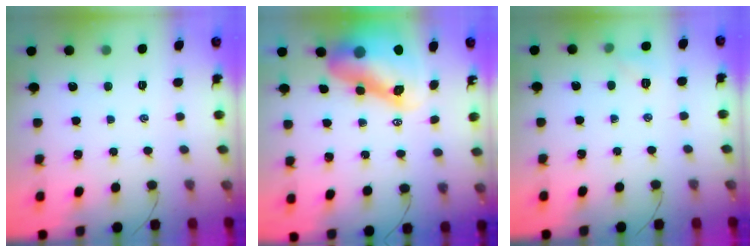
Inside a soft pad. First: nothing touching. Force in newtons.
{"total": 13.3, "press": 12.8, "slide": 3.8}
{"total": 4.6, "press": 4.3, "slide": 1.4}